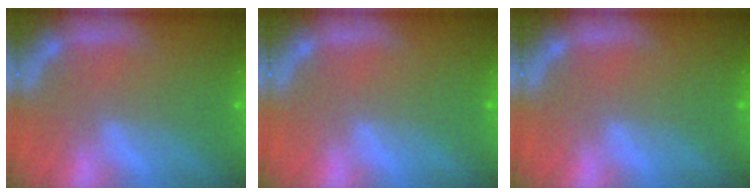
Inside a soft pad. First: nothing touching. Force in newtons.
{"total": 0.0}
{"total": 0.0}